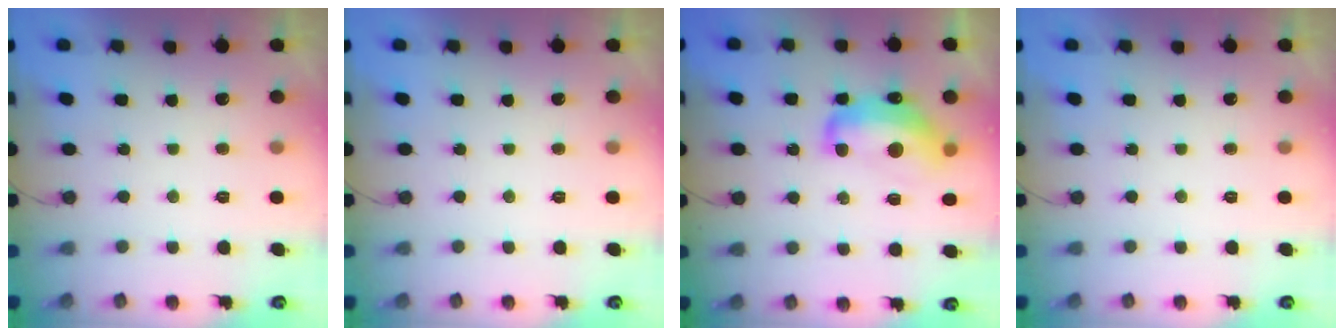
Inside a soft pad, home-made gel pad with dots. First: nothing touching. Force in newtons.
{"total": 0.0}
{"total": 13.5, "press": 13.5, "slide": 0.8}
{"total": 0.0}